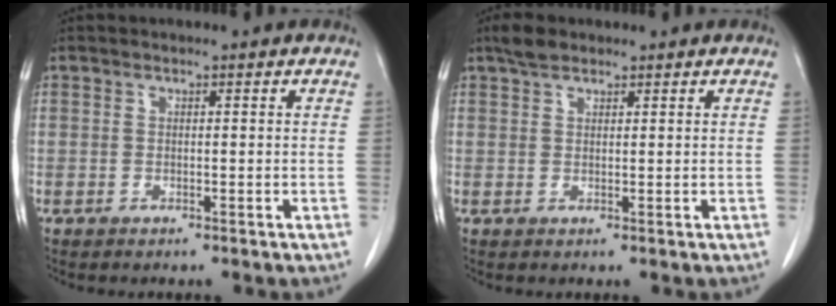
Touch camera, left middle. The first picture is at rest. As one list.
[{"total": 2.5, "force": [1.9, 1.1, 1.1], "torque": [-0.025, 0.010, 0.034]}]